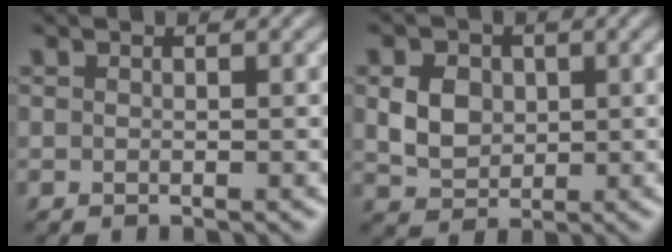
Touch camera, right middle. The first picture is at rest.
{"total": 3.1, "force": [0.7, 2.7, 1.4], "torque": [-0.039, 0.002, 0.012]}